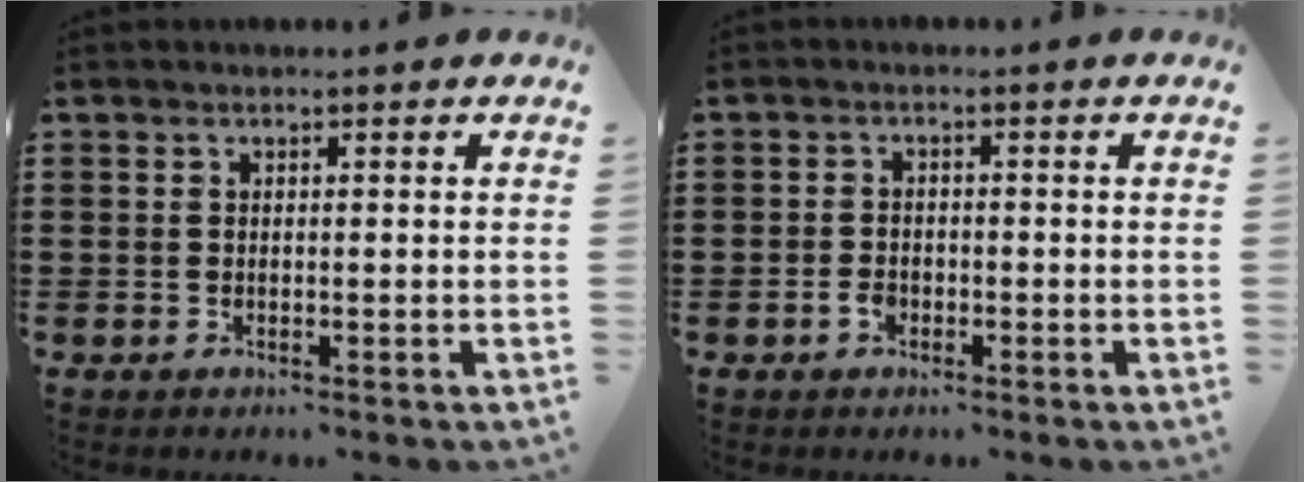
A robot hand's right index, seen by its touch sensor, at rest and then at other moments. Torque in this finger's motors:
{"motor_torque": [-0.39, 0.62, 0.01, 0.00]}